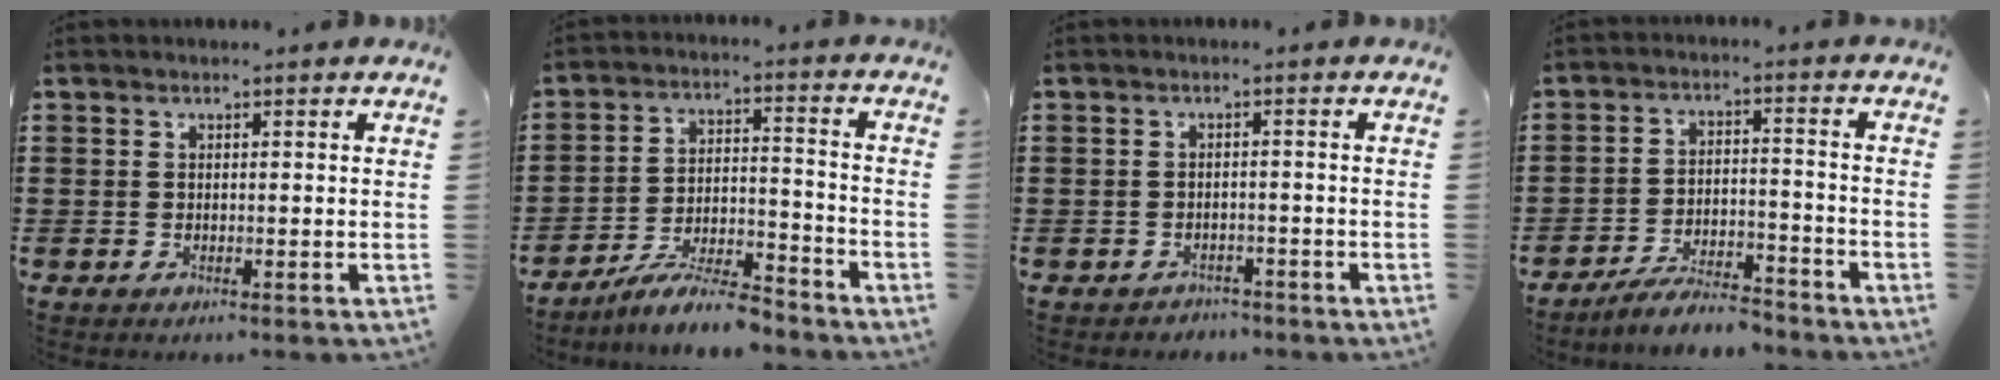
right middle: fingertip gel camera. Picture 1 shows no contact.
{"total": 7.9, "force": [-7.1, 0.6, 3.3], "torque": [-0.064, 0.007, -0.137]}
{"total": 1.6, "force": [-1.5, 0.4, -0.1], "torque": [-0.005, 0.002, -0.034]}
{"total": 5.9, "force": [-5.5, 0.5, 1.9], "torque": [-0.037, 0.000, -0.108]}